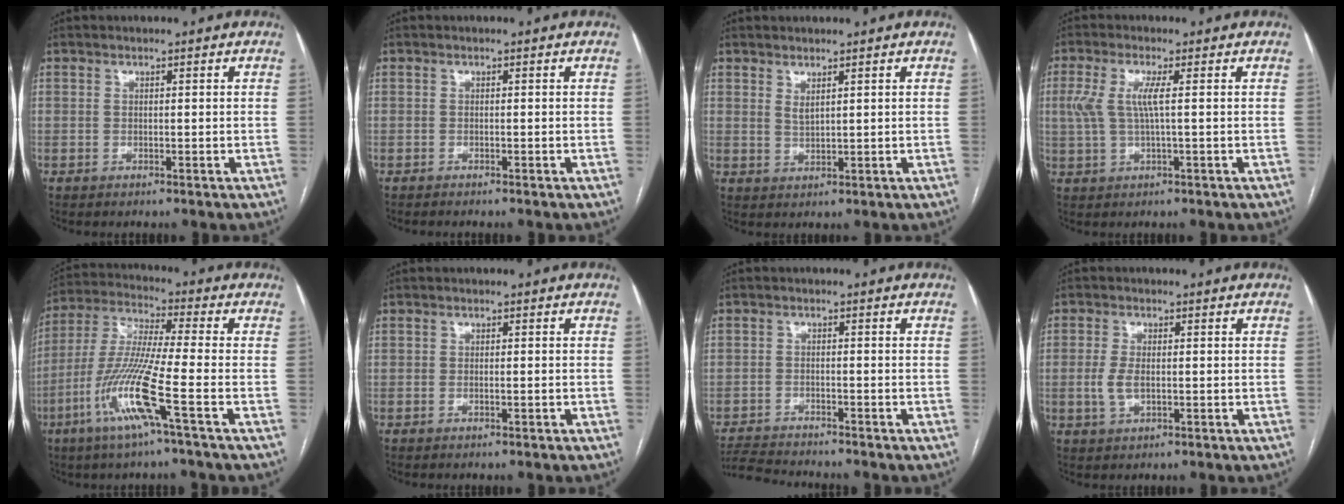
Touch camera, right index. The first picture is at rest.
{"total": 1.0, "force": [-0.9, -0.1, 0.3], "torque": [-0.003, 0.000, -0.014]}
{"total": 1.5, "force": [1.0, 0.3, 1.0], "torque": [-0.021, -0.007, 0.025]}
{"total": 4.8, "force": [0.8, 0.7, 4.7], "torque": [-0.117, 0.011, 0.017]}
{"total": 13.1, "force": [-5.5, -0.8, 11.9], "torque": [-0.249, -0.014, -0.114]}
{"total": 0.6, "force": [-0.4, 0.1, 0.5], "torque": [-0.010, -0.001, -0.004]}
{"total": 6.1, "force": [-6.0, 0.3, 1.0], "torque": [-0.016, -0.015, -0.104]}
{"total": 3.7, "force": [-0.5, 1.7, 3.2], "torque": [-0.073, -0.002, -0.007]}